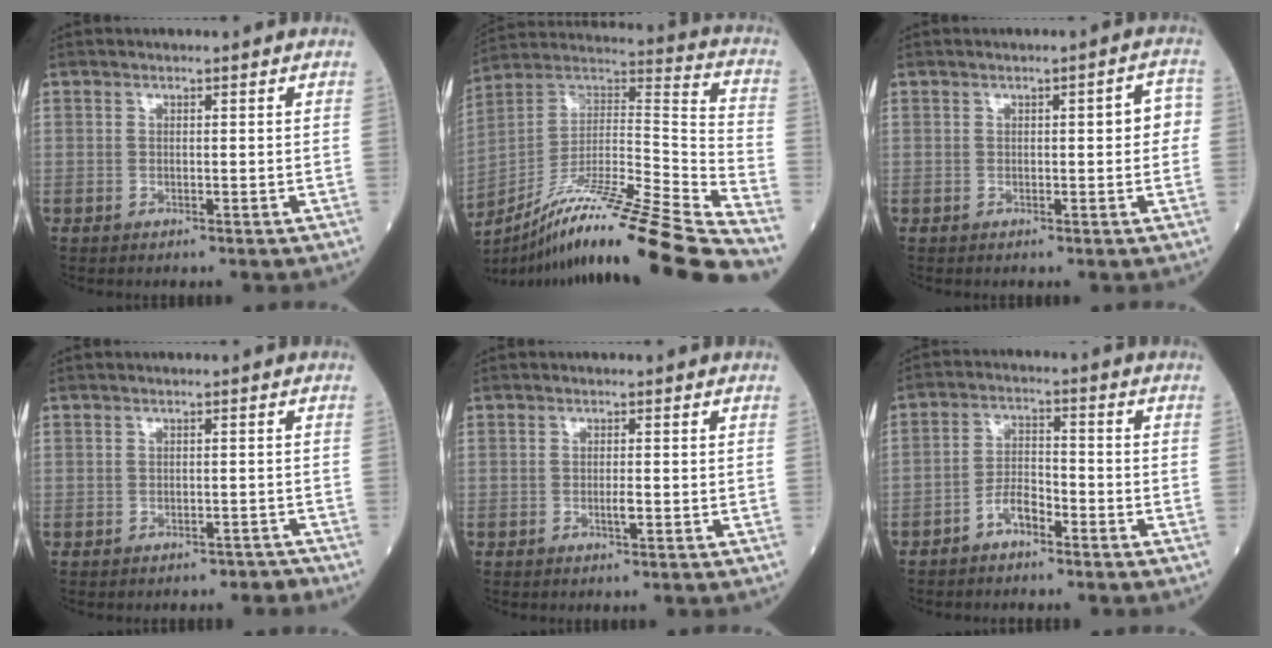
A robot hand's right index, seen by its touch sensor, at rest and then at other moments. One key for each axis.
{"total": 28.3, "fx": -22.6, "fy": -1.3, "fz": 17.0, "tx": -0.242, "ty": -0.023, "tz": -0.377}
{"total": 3.3, "fx": 0.1, "fy": 1.0, "fz": 3.1, "tx": -0.032, "ty": 0.012, "tz": -0.002}
{"total": 3.3, "fx": -3.0, "fy": 1.4, "fz": 0.1, "tx": 0.001, "ty": 0.002, "tz": -0.035}
{"total": 1.1, "fx": -0.4, "fy": 0.1, "fz": 1.0, "tx": -0.020, "ty": -0.001, "tz": -0.008}
{"total": 4.1, "fx": -2.8, "fy": 1.6, "fz": 2.5, "tx": -0.050, "ty": 0.011, "tz": -0.055}